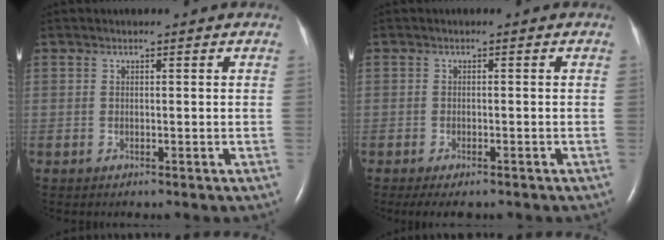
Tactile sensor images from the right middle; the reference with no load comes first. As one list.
[{"total": 3.8, "force": [-2.8, 1.2, 2.3], "torque": [-0.036, -0.010, -0.040]}]